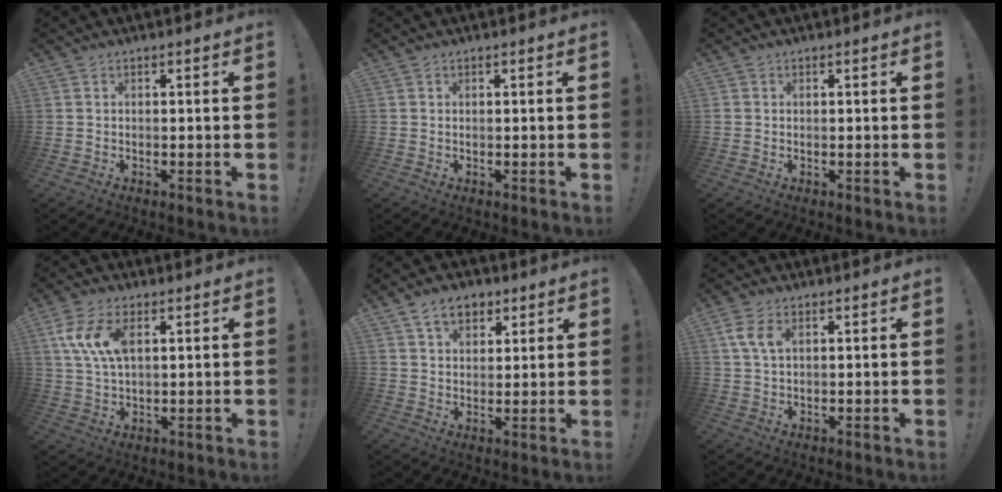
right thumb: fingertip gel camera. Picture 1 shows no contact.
{"total": 0.0}
{"total": 0.7, "force": [0.2, 0.6, 0.1], "torque": [-0.007, 0.004, 0.006]}
{"total": 10.7, "force": [3.6, 5.9, 8.2], "torque": [-0.176, 0.003, 0.067]}
{"total": 8.3, "force": [4.6, 5.4, 4.2], "torque": [-0.066, -0.008, 0.088]}
{"total": 5.5, "force": [1.9, 2.8, 4.3], "torque": [-0.104, 0.003, 0.034]}